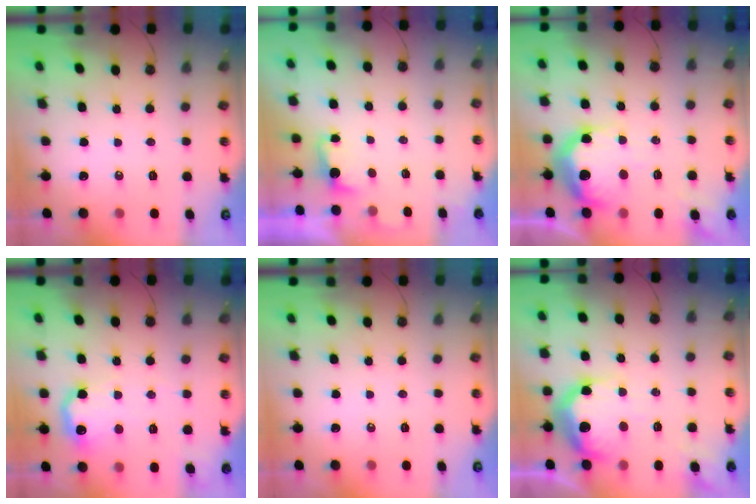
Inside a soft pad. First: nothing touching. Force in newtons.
{"total": 1.9, "press": 1.6, "slide": 0.9}
{"total": 22.9, "press": 22.8, "slide": 1.9}
{"total": 12.3, "press": 12.2, "slide": 0.6}
{"total": 0.0}
{"total": 22.9, "press": 22.8, "slide": 1.9}